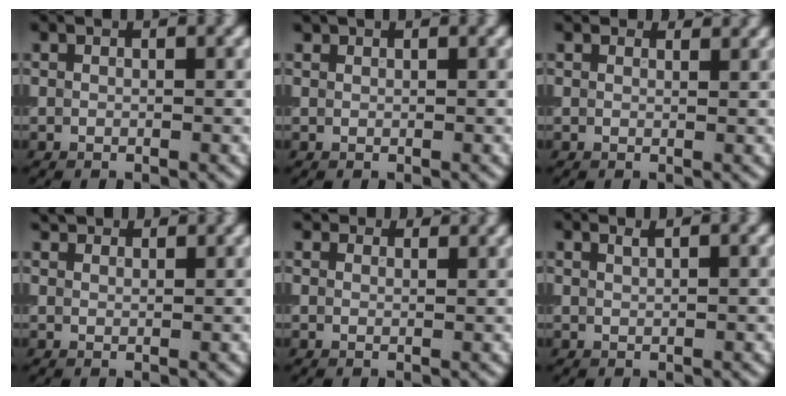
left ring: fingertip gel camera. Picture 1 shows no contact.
{"total": 0.6, "force": [0.5, 0.3, 0.0], "torque": [0.003, 0.001, 0.011]}
{"total": 2.3, "force": [2.1, 0.7, 0.5], "torque": [-0.015, 0.001, 0.022]}
{"total": 3.9, "force": [3.4, 1.3, 1.2], "torque": [-0.029, 0.003, 0.054]}
{"total": 3.5, "force": [3.1, 1.4, 1.0], "torque": [-0.024, -0.004, 0.044]}
{"total": 0.8, "force": [0.6, 0.2, 0.4], "torque": [-0.004, 0.001, 0.011]}